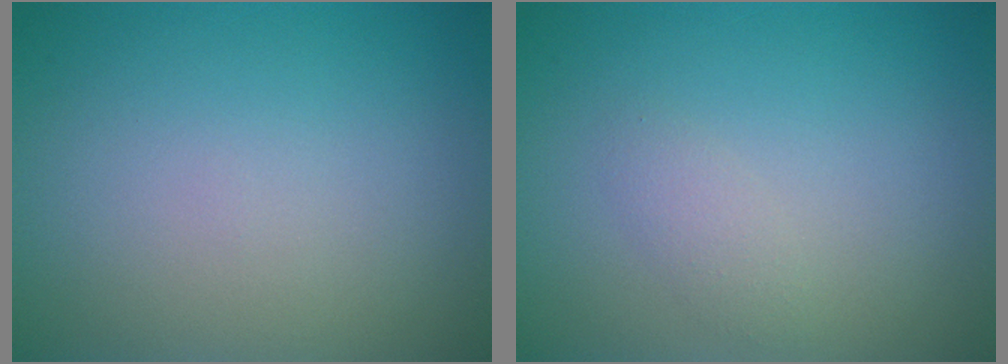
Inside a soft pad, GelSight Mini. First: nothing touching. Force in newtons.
{"total": 1.1, "press": 1.1, "slide": 0.0}